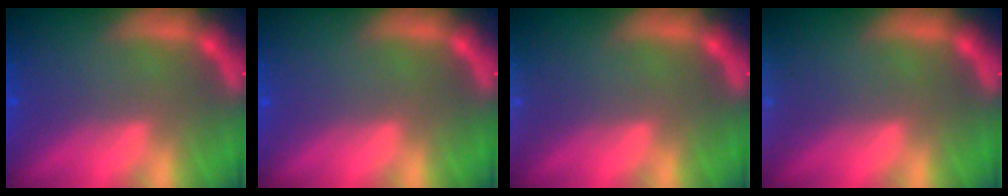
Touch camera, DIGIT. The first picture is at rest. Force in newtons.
{"total": 0.0}
{"total": 2.9}
{"total": 3.9}